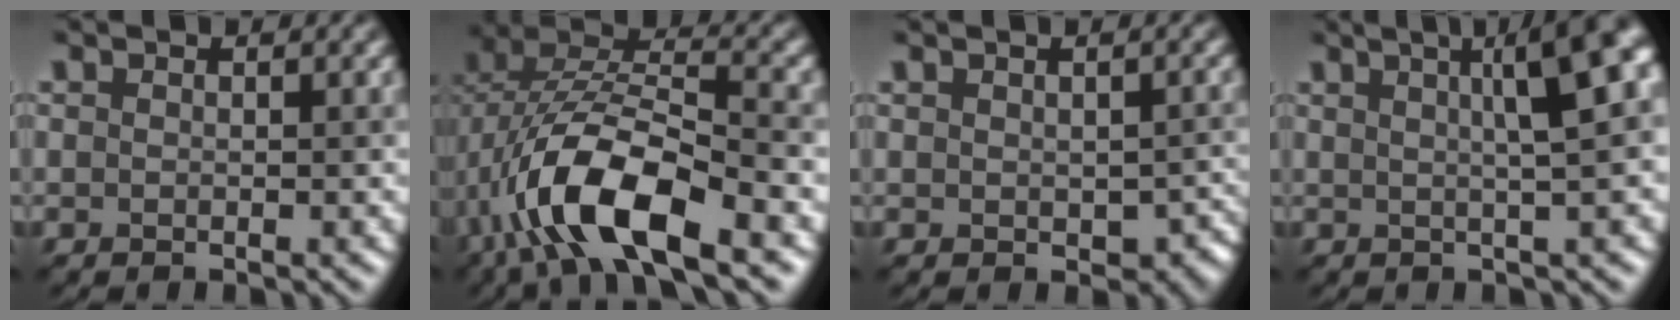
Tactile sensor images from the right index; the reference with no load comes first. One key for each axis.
{"total": 11.0, "fx": -5.0, "fy": 4.4, "fz": 8.8, "tx": -0.179, "ty": 0.007, "tz": -0.096}
{"total": 3.3, "fx": -0.6, "fy": 2.3, "fz": 2.2, "tx": -0.027, "ty": -0.014, "tz": -0.003}
{"total": 9.4, "fx": 2.8, "fy": 2.9, "fz": 8.5, "tx": -0.042, "ty": 0.049, "tz": 0.010}